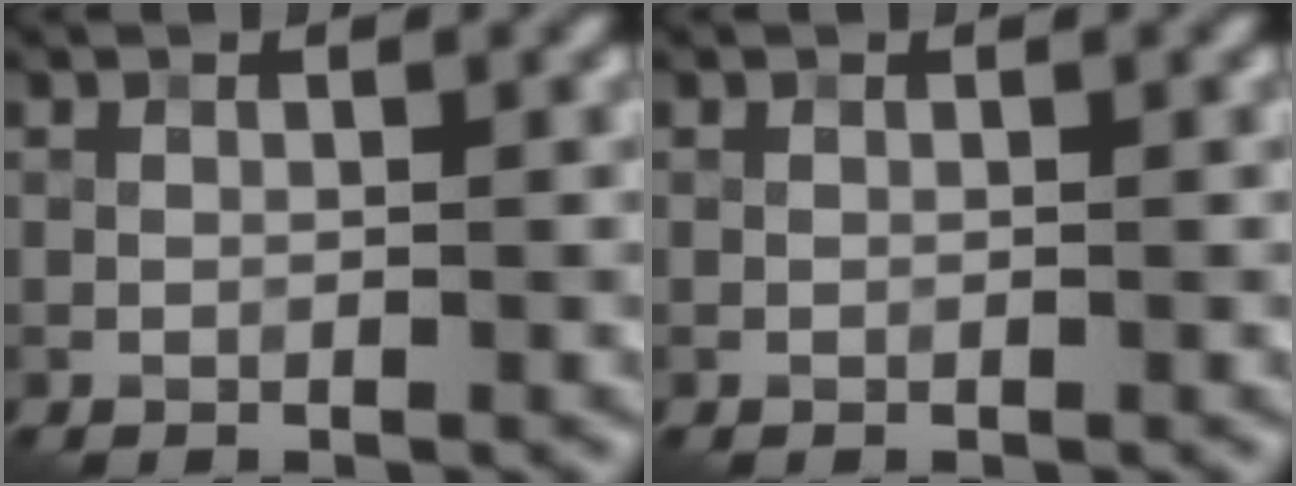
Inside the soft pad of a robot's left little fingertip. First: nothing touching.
{"total": 0.0}